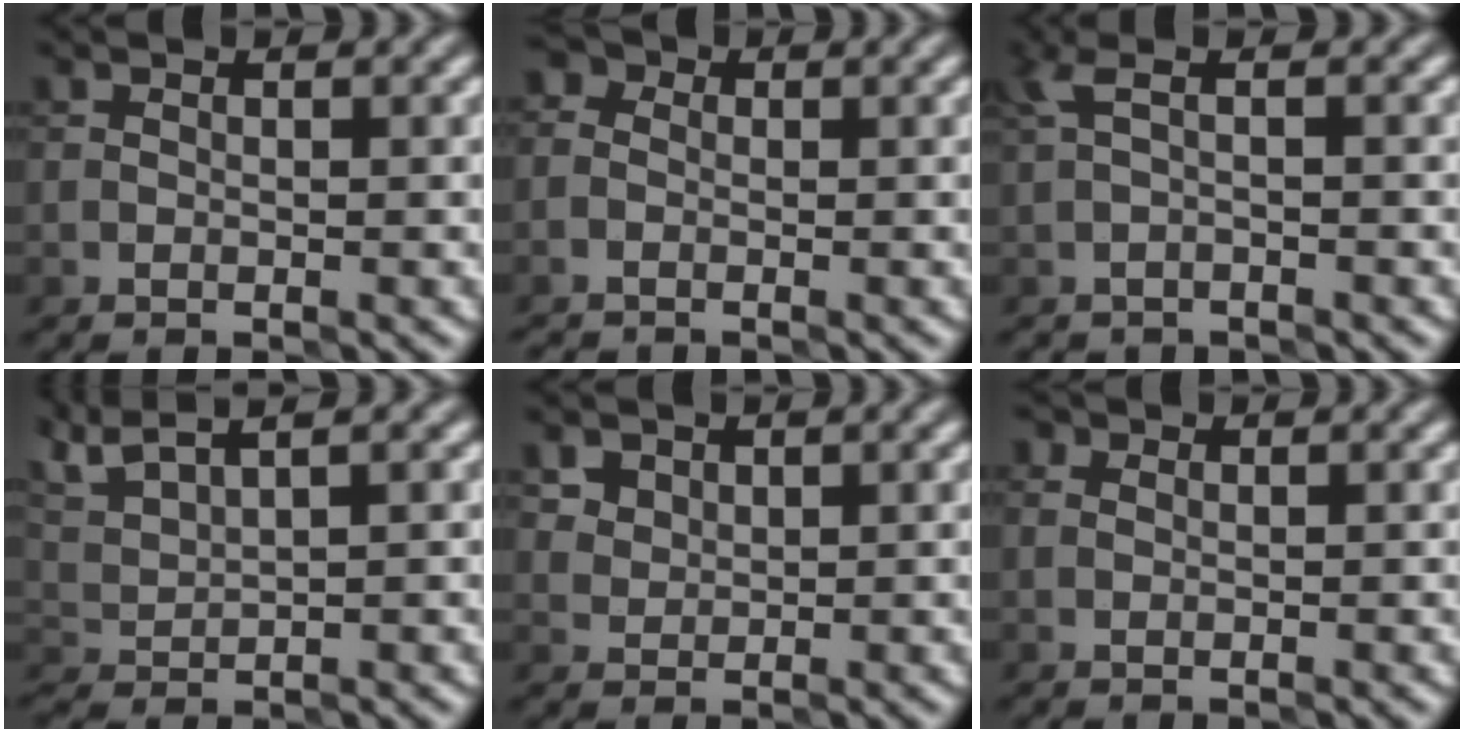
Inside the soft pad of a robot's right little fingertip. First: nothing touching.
{"total": 2.4, "force": [-1.2, 1.9, 0.8], "torque": [-0.005, 0.014, -0.031]}
{"total": 1.2, "force": [-0.3, 0.2, 1.2], "torque": [-0.029, 0.003, -0.006]}
{"total": 4.8, "force": [3.8, 0.9, 2.7], "torque": [-0.064, 0.028, 0.070]}
{"total": 4.1, "force": [2.6, 2.9, 1.5], "torque": [-0.039, 0.011, 0.048]}
{"total": 1.3, "force": [0.5, 1.0, 0.6], "torque": [-0.002, 0.000, -0.015]}